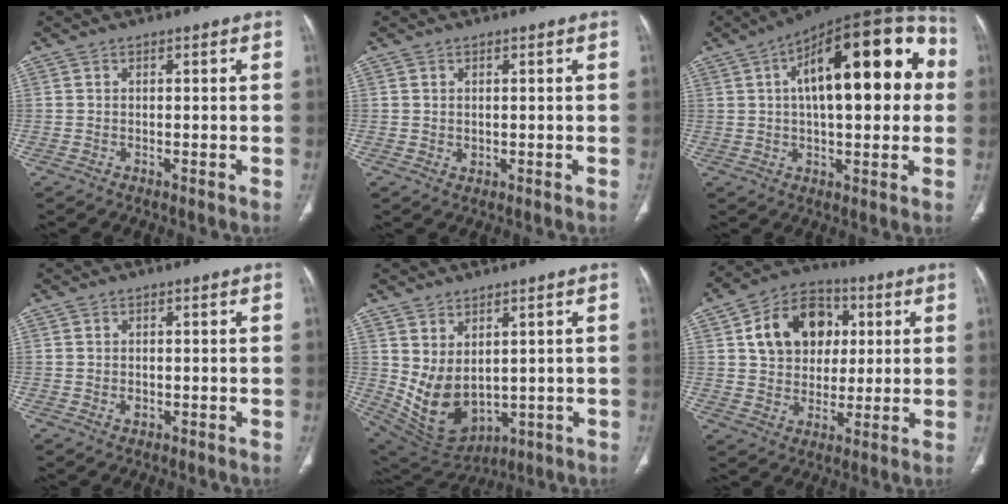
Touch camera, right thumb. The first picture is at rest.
{"total": 1.0, "force": [0.2, 0.8, 0.5], "torque": [-0.008, -0.002, 0.007]}
{"total": 25.5, "force": [4.7, 10.9, 22.6], "torque": [-0.303, 0.037, 0.059]}
{"total": 1.5, "force": [-0.1, 1.1, 0.9], "torque": [-0.012, 0.000, 0.001]}
{"total": 10.7, "force": [1.3, 7.1, 7.9], "torque": [-0.128, -0.022, 0.063]}
{"total": 15.1, "force": [4.1, 11.5, 8.8], "torque": [-0.111, 0.005, 0.065]}